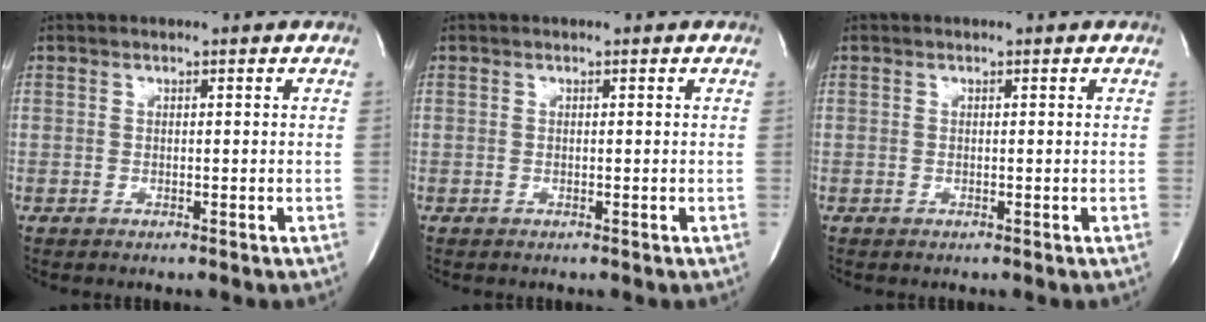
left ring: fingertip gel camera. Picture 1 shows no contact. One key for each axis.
{"total": 0.0}
{"total": 0.0}